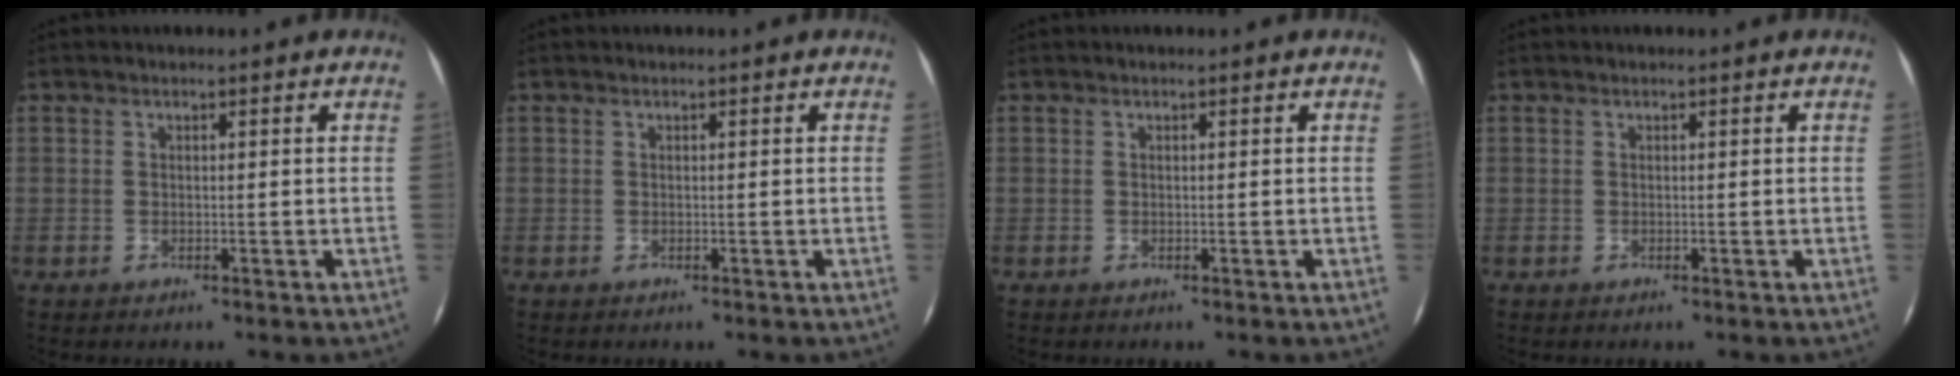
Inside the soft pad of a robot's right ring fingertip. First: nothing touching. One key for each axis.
{"total": 0.0}
{"total": 0.0}
{"total": 0.0}